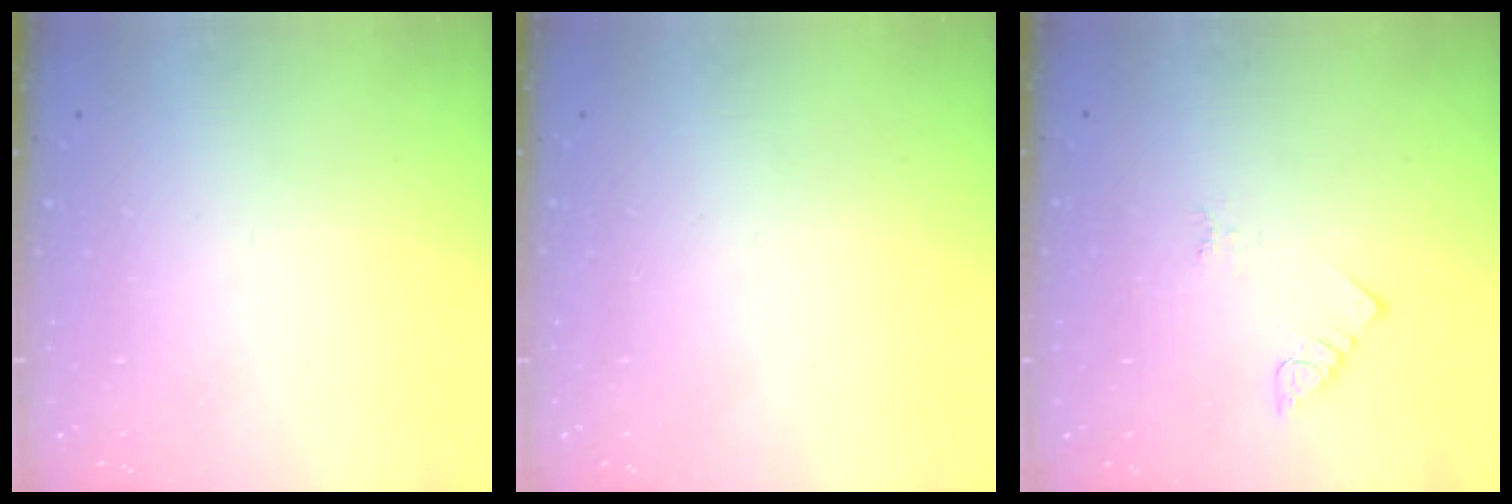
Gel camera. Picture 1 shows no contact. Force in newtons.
{"total": 1.6, "press": 1.6, "slide": 0.1}
{"total": 2.0, "press": 2.0, "slide": 0.4}